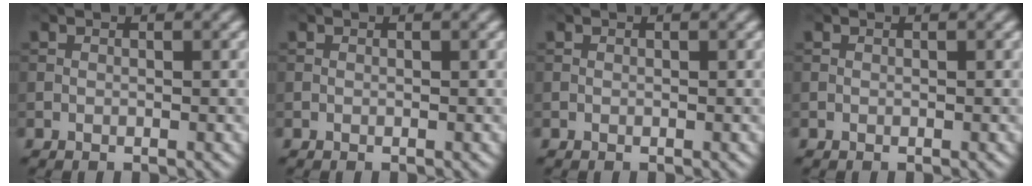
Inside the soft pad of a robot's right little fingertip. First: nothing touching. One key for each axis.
{"total": 0.0}
{"total": 0.0}
{"total": 0.0}